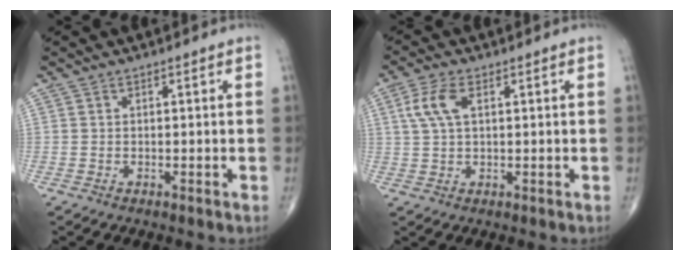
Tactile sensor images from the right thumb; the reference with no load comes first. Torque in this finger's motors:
{"motor_torque": [-0.26, 0.65, 0.76, 0.19, 0.06]}